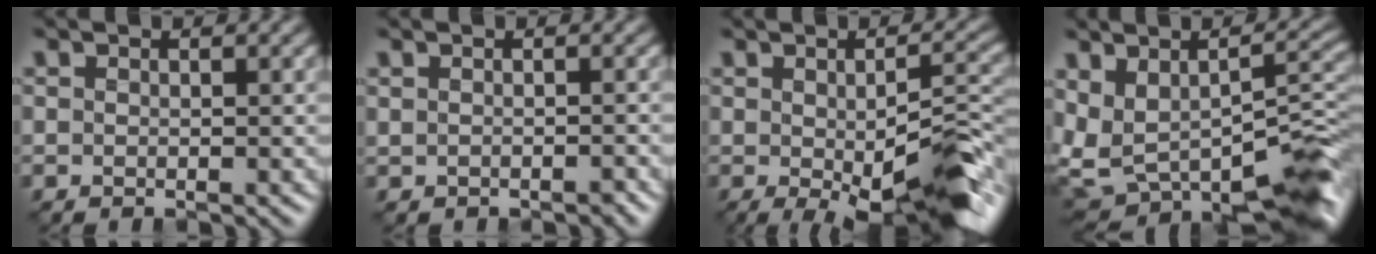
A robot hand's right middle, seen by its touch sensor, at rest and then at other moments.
{"total": 1.2, "force": [-0.4, 0.8, 0.8], "torque": [-0.014, -0.005, -0.003]}
{"total": 8.5, "force": [-2.8, 2.2, 7.7], "torque": [-0.117, -0.011, -0.043]}
{"total": 12.7, "force": [-4.1, 6.0, 10.5], "torque": [-0.186, -0.013, -0.050]}